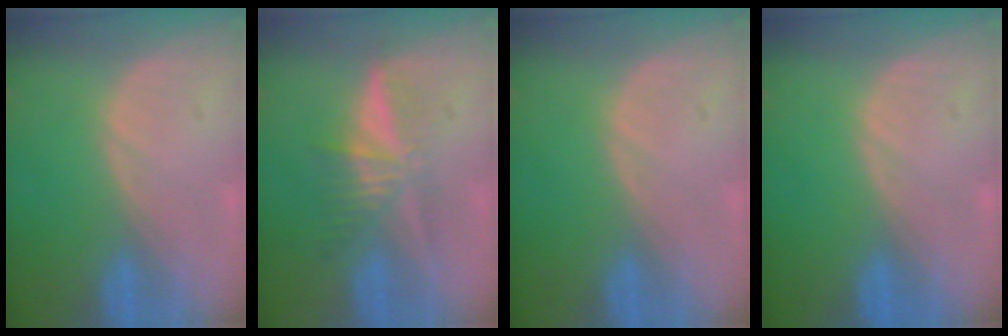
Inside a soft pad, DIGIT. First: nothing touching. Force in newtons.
{"total": 5.4, "press": 5.2, "slide": 1.5}
{"total": 0.0}
{"total": 0.0}